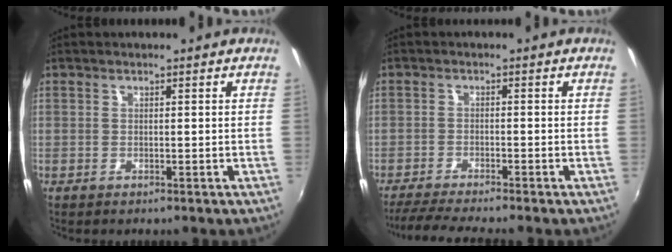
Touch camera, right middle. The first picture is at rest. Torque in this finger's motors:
{"motor_torque": [0.09, -0.09, 0.03, 0.05]}